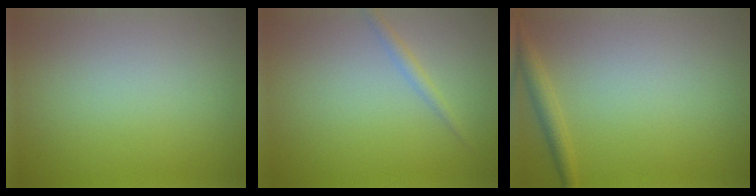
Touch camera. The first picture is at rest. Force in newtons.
{"total": 1.2, "press": 1.2, "slide": 0.0}
{"total": 1.8, "press": 1.8, "slide": 0.1}